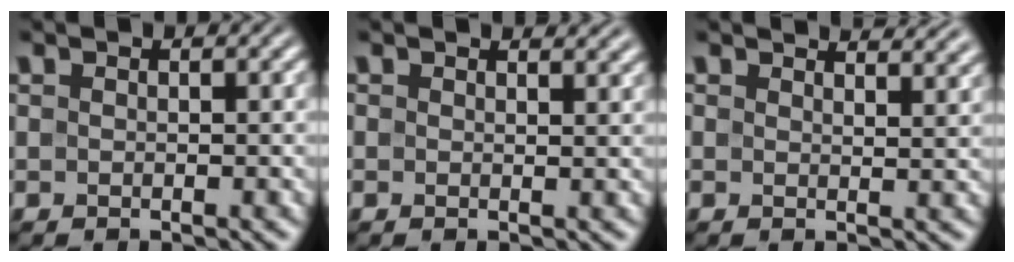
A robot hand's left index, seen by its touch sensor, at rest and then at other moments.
{"total": 1.3, "force": [1.3, 0.2, 0.2], "torque": [-0.002, -0.003, 0.015]}
{"total": 3.8, "force": [3.5, 0.8, 1.2], "torque": [-0.009, 0.013, 0.029]}